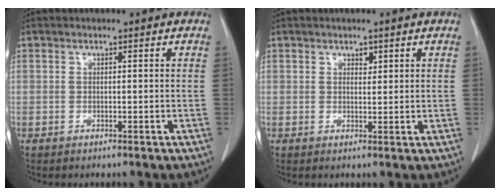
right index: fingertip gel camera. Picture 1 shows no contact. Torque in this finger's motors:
{"motor_torque": [-0.11, 0.12, -0.01, -0.01]}